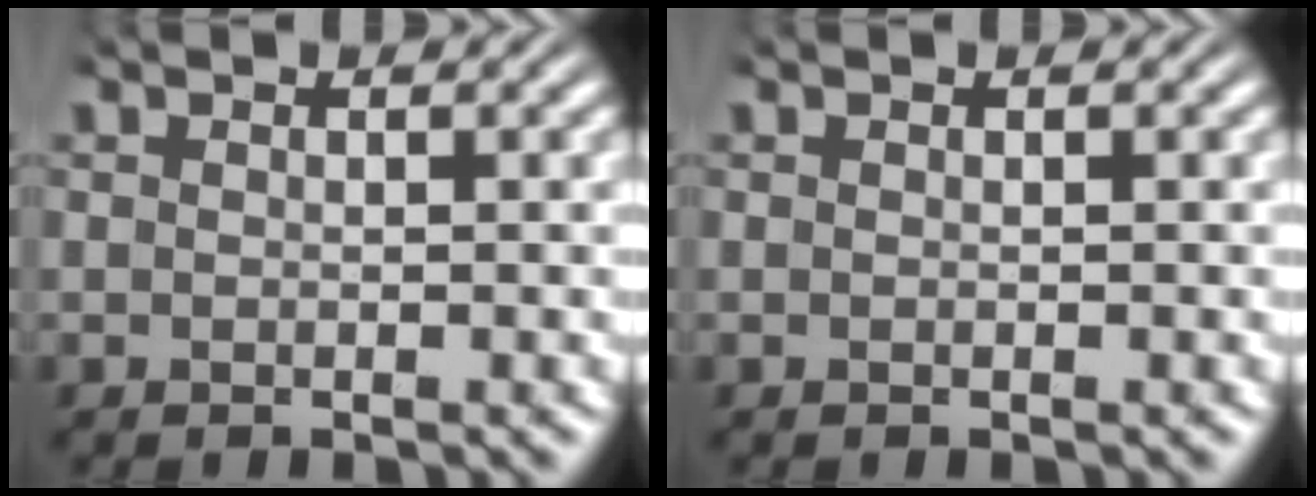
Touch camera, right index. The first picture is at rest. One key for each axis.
{"total": 0.0}